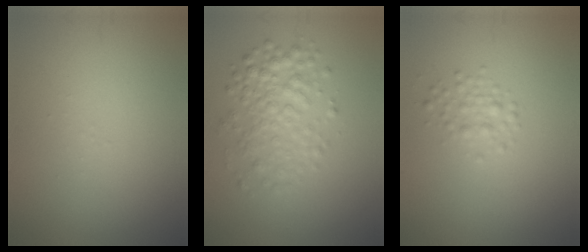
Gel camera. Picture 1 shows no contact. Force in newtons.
{"total": 3.8, "press": 3.8, "slide": 0.1}
{"total": 1.6, "press": 1.6, "slide": 0.1}